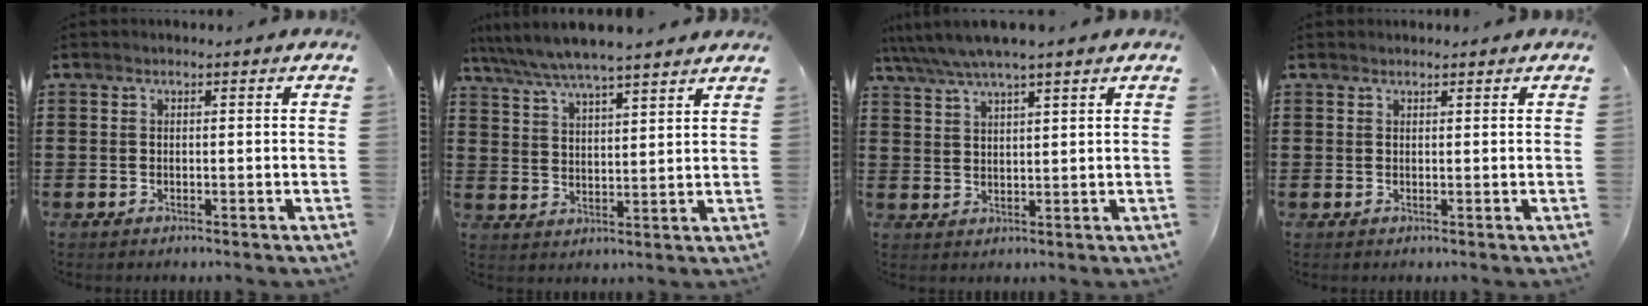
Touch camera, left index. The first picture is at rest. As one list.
[{"total": 5.5, "force": [5.1, 0.2, 2.0], "torque": [-0.058, -0.022, 0.089]}, {"total": 4.3, "force": [3.5, 0.1, 2.5], "torque": [-0.058, -0.009, 0.062]}, {"total": 0.8, "force": [0.7, 0.3, 0.1], "torque": [-0.003, 0.001, 0.015]}]